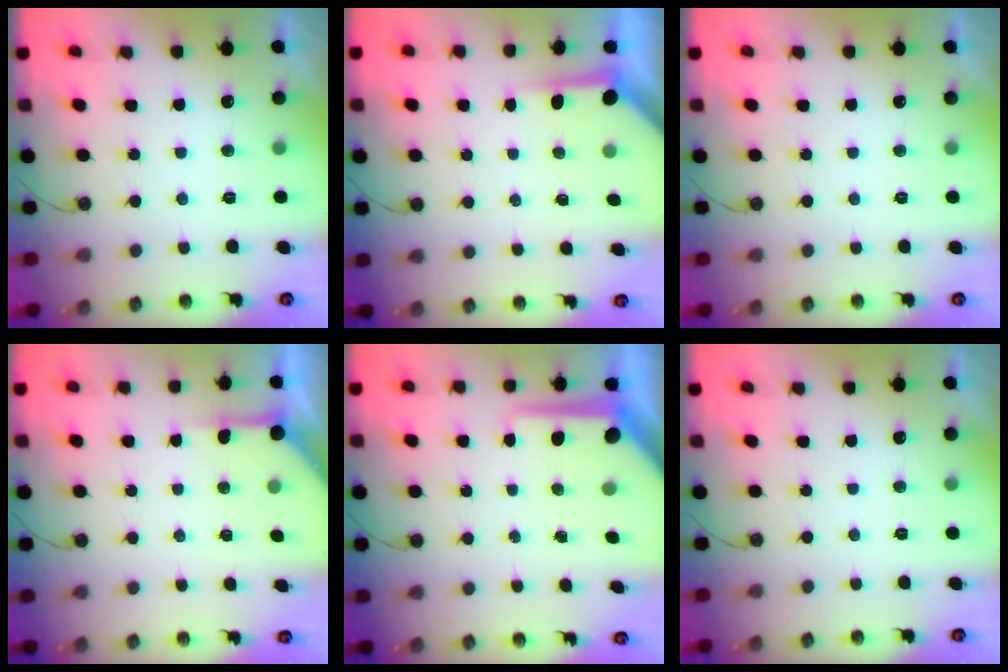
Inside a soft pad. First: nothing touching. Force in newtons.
{"total": 3.8, "press": 3.8, "slide": 0.3}
{"total": 0.0}
{"total": 4.2, "press": 4.2, "slide": 0.4}
{"total": 11.0, "press": 11.0, "slide": 1.0}
{"total": 0.0}